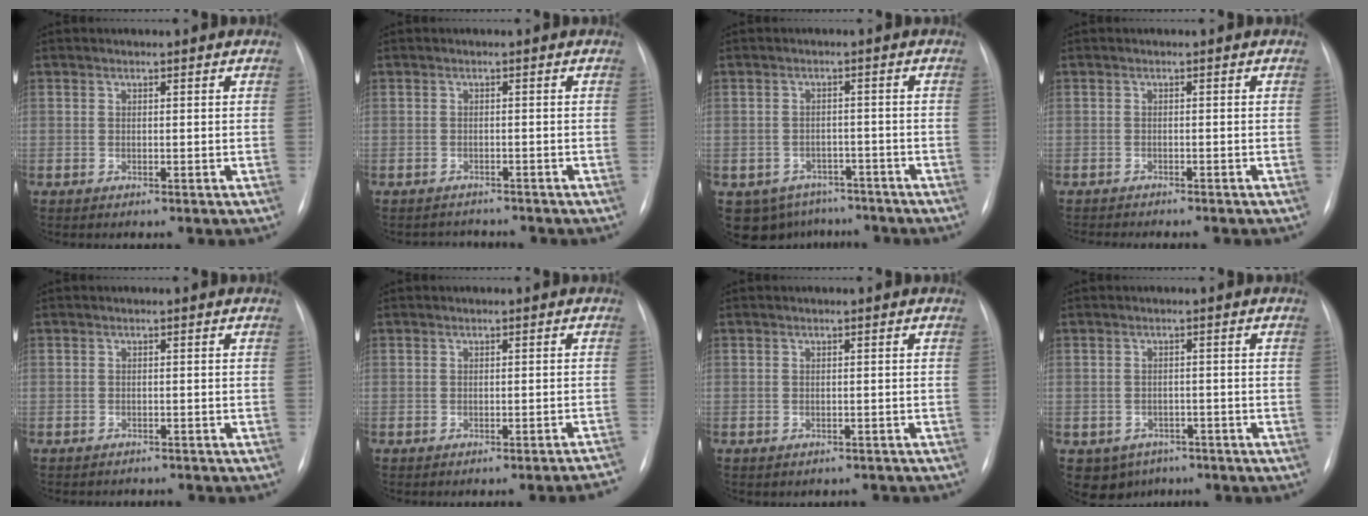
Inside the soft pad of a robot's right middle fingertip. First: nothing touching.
{"total": 2.8, "force": [-2.7, 0.8, -0.4], "torque": [0.007, -0.003, -0.038]}
{"total": 8.2, "force": [-6.0, 5.4, 1.2], "torque": [-0.016, 0.014, -0.074]}
{"total": 6.4, "force": [-5.7, 0.9, 2.6], "torque": [-0.027, -0.003, -0.074]}
{"total": 4.6, "force": [-4.1, 1.9, 0.6], "torque": [-0.003, 0.003, -0.048]}
{"total": 5.8, "force": [-5.5, -0.9, 1.3], "torque": [0.001, -0.002, -0.057]}
{"total": 3.0, "force": [-2.6, 1.5, 0.4], "torque": [-0.005, 0.010, -0.030]}
{"total": 5.2, "force": [-3.2, 3.9, 0.9], "torque": [-0.013, 0.010, -0.037]}